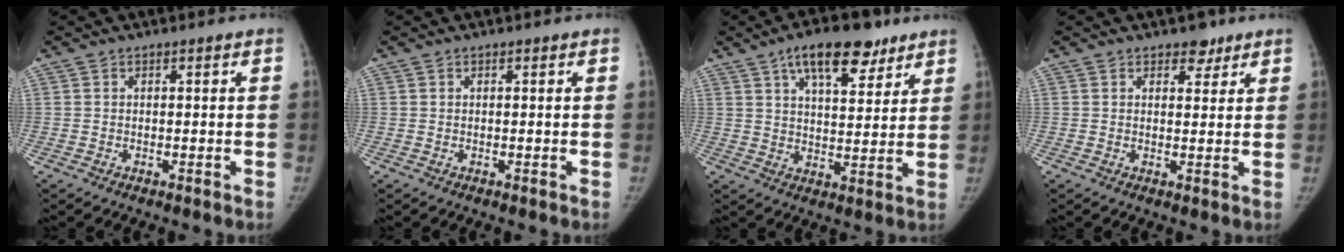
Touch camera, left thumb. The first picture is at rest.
{"total": 0.0}
{"total": 13.2, "force": [8.0, 5.7, 8.8], "torque": [-0.104, -0.028, 0.125]}
{"total": 3.2, "force": [2.3, 1.9, 1.2], "torque": [0.003, -0.013, 0.032]}